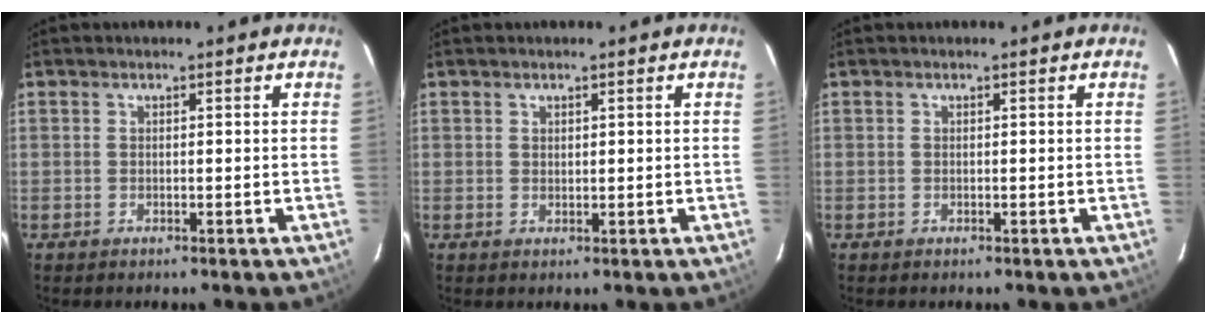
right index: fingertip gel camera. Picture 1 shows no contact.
{"total": 0.8, "force": [0.6, 0.4, 0.3], "torque": [-0.003, 0.003, 0.011]}
{"total": 0.0}